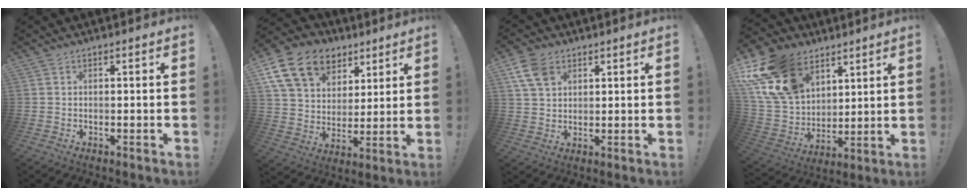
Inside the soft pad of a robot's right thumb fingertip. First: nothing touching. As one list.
[{"total": 18.7, "force": [9.6, 13.2, 9.1], "torque": [-0.140, -0.044, 0.187]}, {"total": 8.7, "force": [4.5, 5.9, 4.6], "torque": [-0.082, -0.012, 0.087]}, {"total": 21.1, "force": [11.5, 14.4, 10.2], "torque": [-0.201, -0.056, 0.232]}]